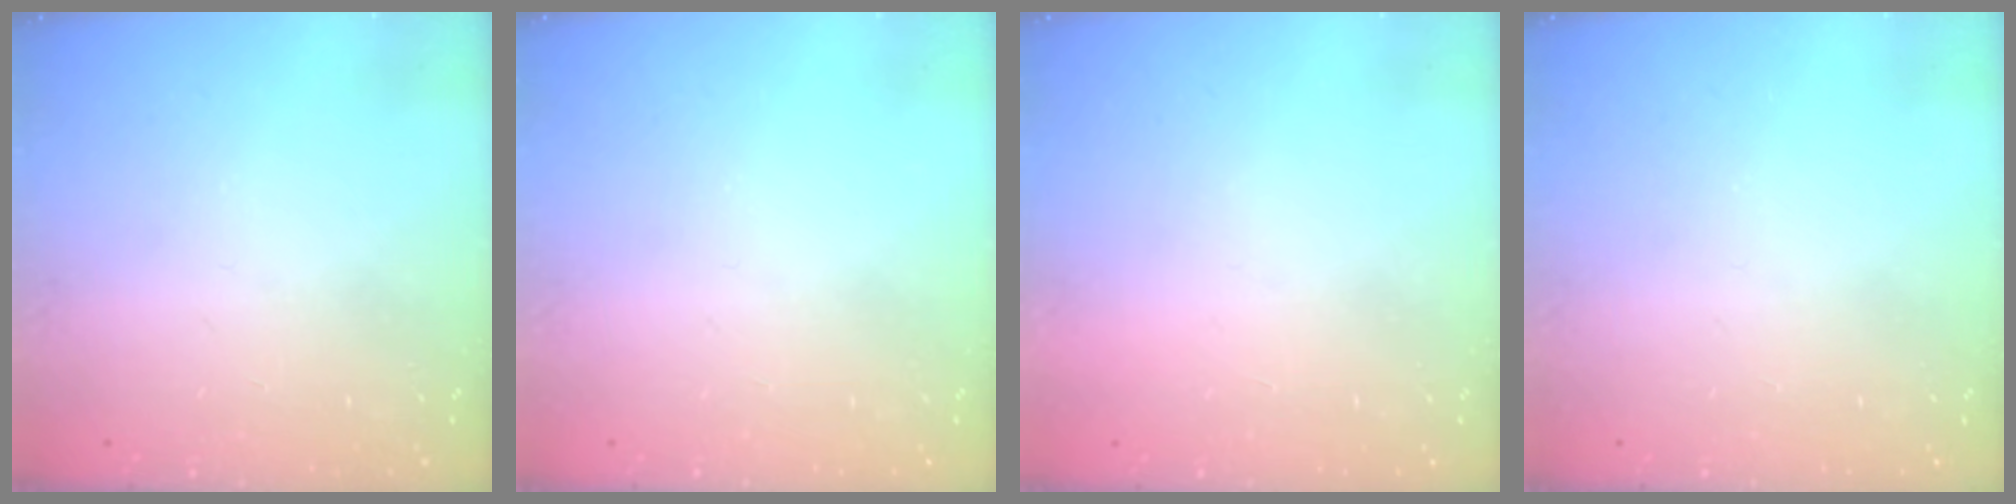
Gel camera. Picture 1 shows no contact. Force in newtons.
{"total": 0.0}
{"total": 1.5, "press": 1.5, "slide": 0.1}
{"total": 0.0}